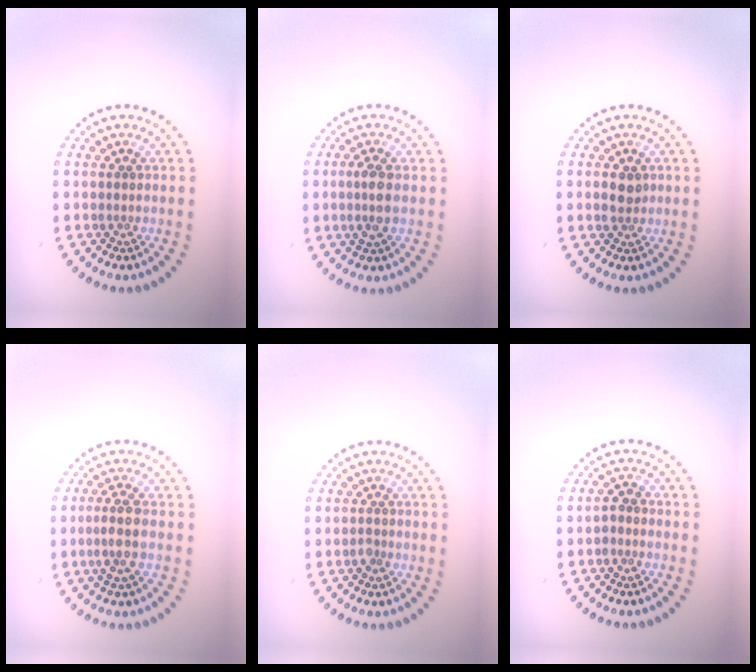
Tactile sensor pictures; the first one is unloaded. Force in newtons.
{"total": 2.2, "press": 2.1, "slide": 0.7}
{"total": 1.8, "press": 1.7, "slide": 0.4}
{"total": 2.3, "press": 1.9, "slide": 1.2}
{"total": 0.8, "press": 0.6, "slide": 0.5}
{"total": 1.1, "press": 1.1, "slide": 0.3}